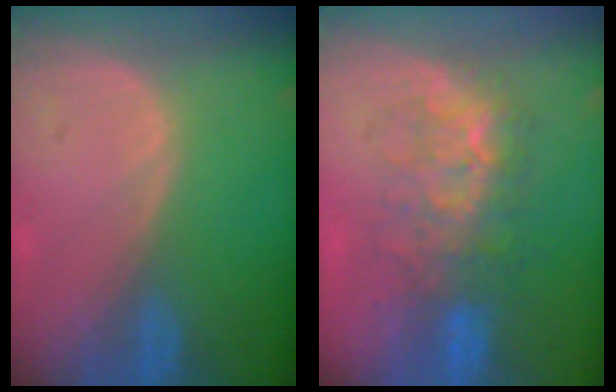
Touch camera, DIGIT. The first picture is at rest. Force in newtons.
{"total": 7.8, "press": 7.7, "slide": 1.5}